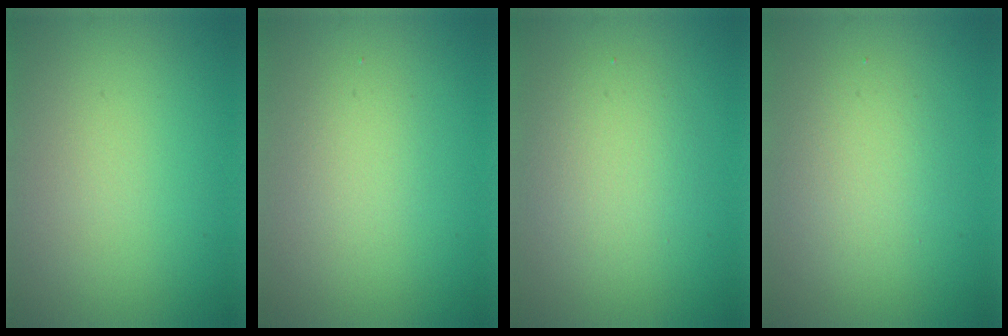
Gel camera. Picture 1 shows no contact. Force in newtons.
{"total": 1.7, "press": 1.7, "slide": 0.2}
{"total": 2.9, "press": 2.9, "slide": 0.2}
{"total": 2.6, "press": 2.6, "slide": 0.2}